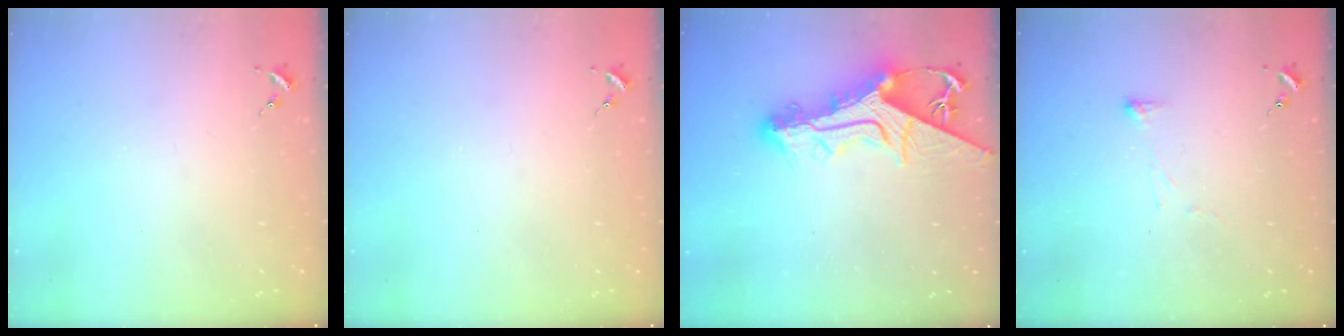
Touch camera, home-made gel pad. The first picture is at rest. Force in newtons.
{"total": 0.0}
{"total": 18.3, "press": 18.2, "slide": 1.9}
{"total": 2.9, "press": 2.8, "slide": 0.6}